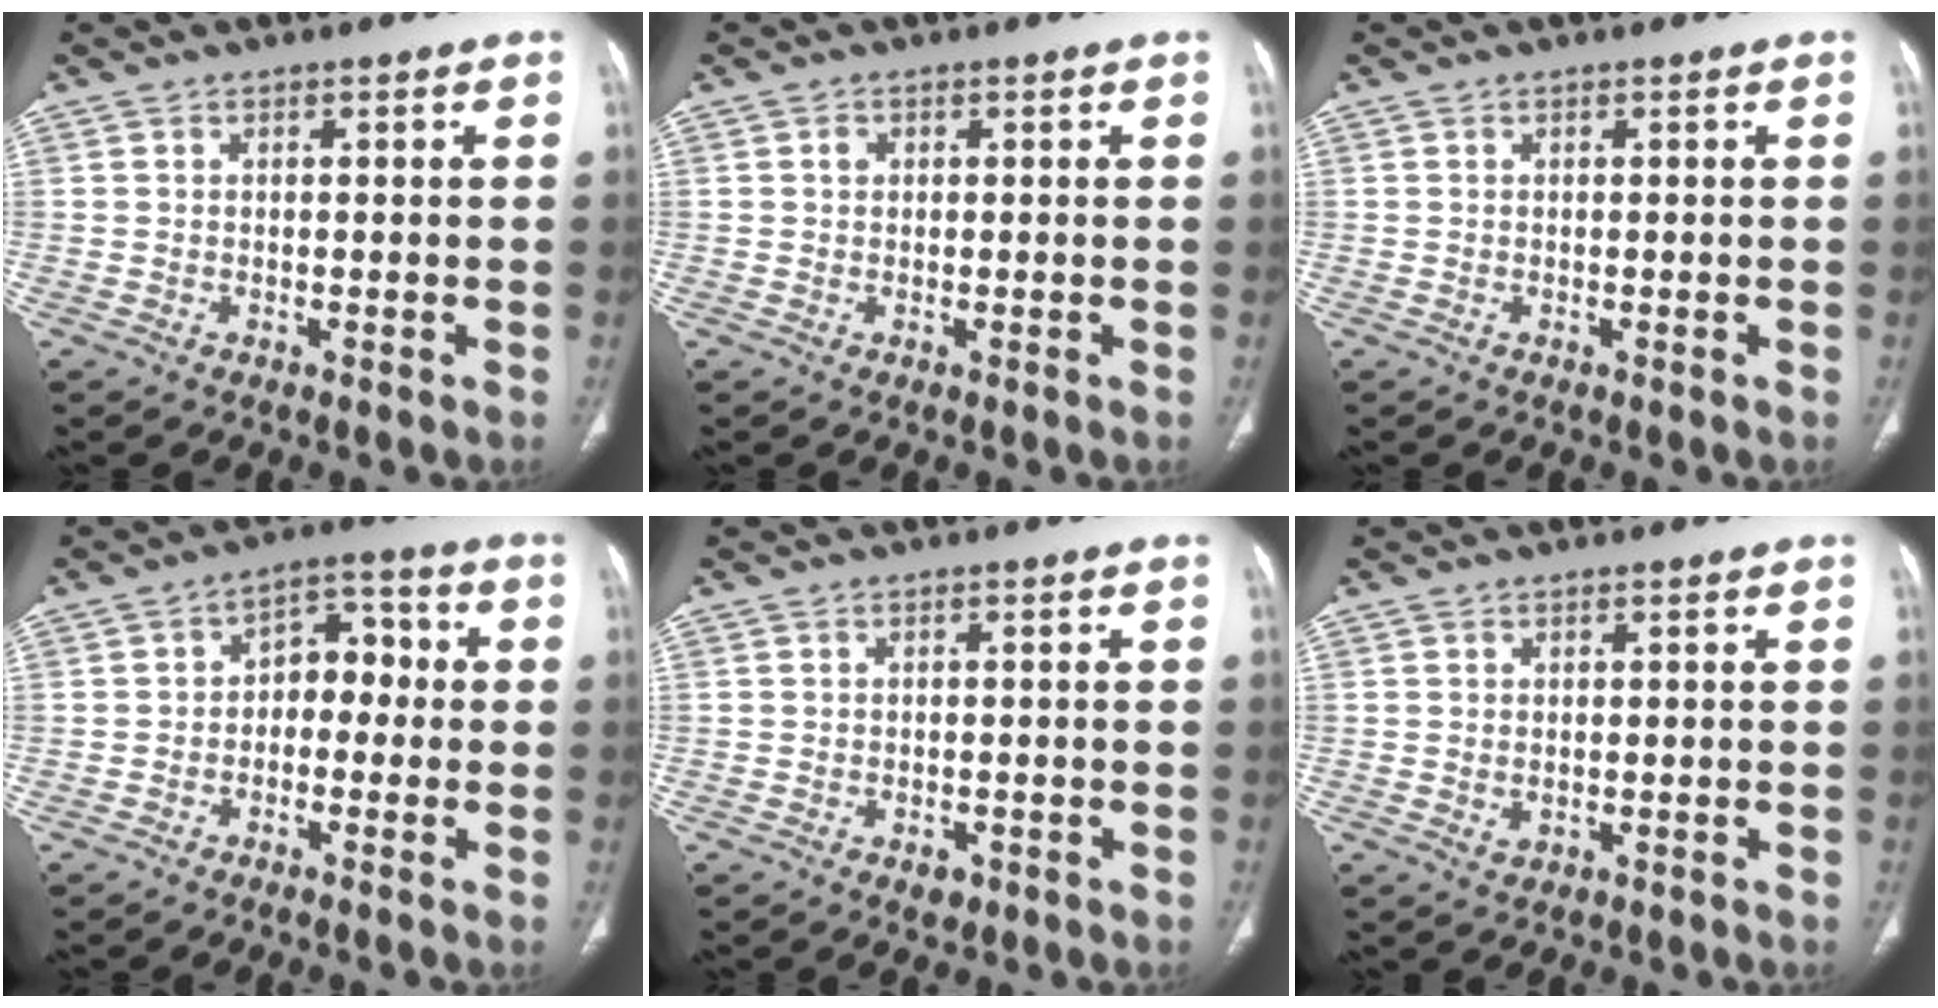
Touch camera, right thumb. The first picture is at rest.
{"total": 1.0, "force": [0.2, 0.8, 0.4], "torque": [-0.004, 0.002, 0.003]}
{"total": 0.0}
{"total": 6.9, "force": [-0.7, 4.8, 4.9], "torque": [-0.042, 0.036, -0.024]}
{"total": 2.0, "force": [-1.0, 1.3, 1.1], "torque": [-0.010, 0.002, -0.008]}
{"total": 1.4, "force": [0.0, 1.1, 0.9], "torque": [-0.016, -0.003, 0.005]}